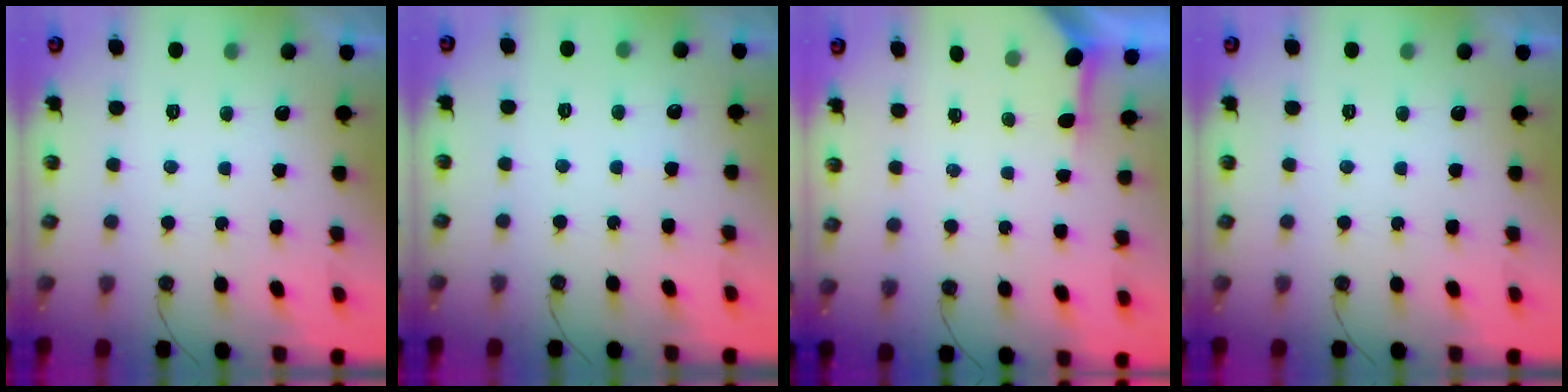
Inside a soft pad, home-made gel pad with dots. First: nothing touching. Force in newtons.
{"total": 2.9, "press": 2.9, "slide": 0.3}
{"total": 3.2, "press": 3.2, "slide": 0.3}
{"total": 0.0}